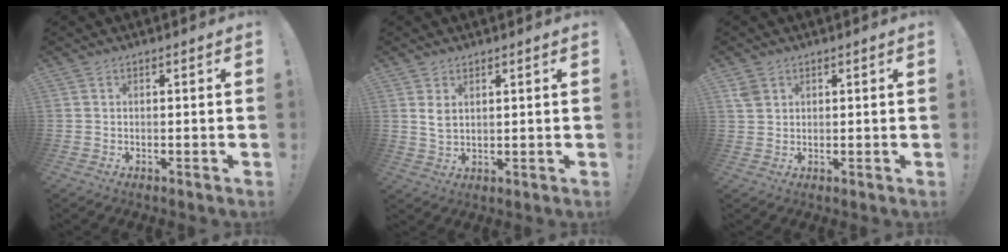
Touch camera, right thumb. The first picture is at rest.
{"total": 3.7, "force": [1.7, 2.2, 2.5], "torque": [-0.040, -0.004, 0.033]}
{"total": 3.3, "force": [1.8, 2.4, 1.3], "torque": [-0.017, -0.003, 0.036]}